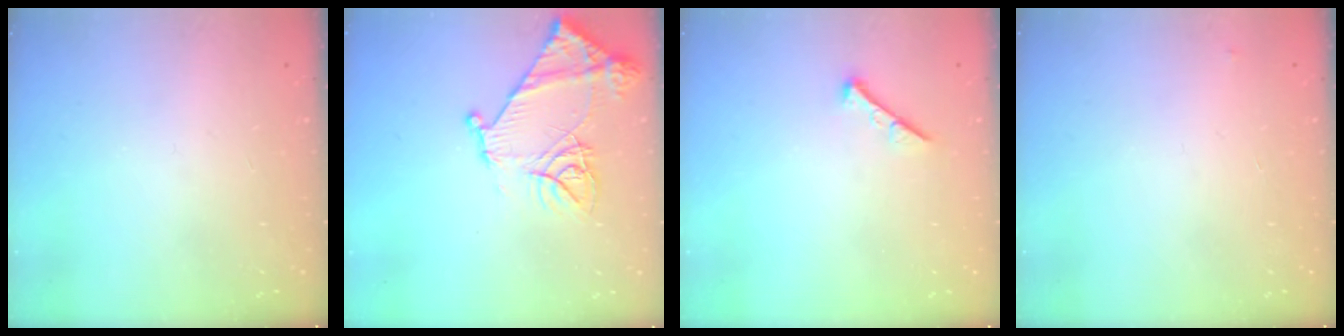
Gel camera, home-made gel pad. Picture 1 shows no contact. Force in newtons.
{"total": 14.8, "press": 14.7, "slide": 1.6}
{"total": 0.0}
{"total": 2.5, "press": 2.5, "slide": 0.4}